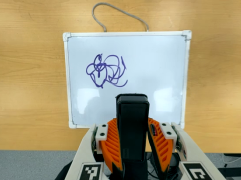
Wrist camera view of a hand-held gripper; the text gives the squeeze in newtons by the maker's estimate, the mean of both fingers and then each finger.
{"total": 5.1, "left": 3.4, "right": 6.9}